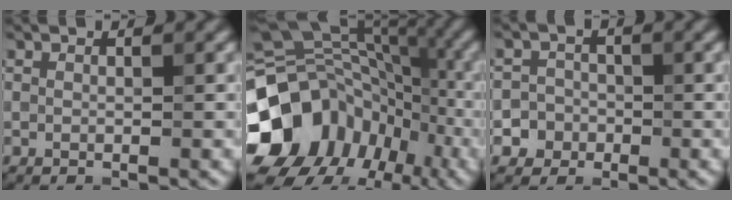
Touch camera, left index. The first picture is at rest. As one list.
[{"total": 16.6, "force": [-6.6, 13.4, 7.3], "torque": [-0.173, 0.002, -0.102]}, {"total": 3.2, "force": [-1.4, 2.9, 0.1], "torque": [0.037, -0.001, -0.032]}]